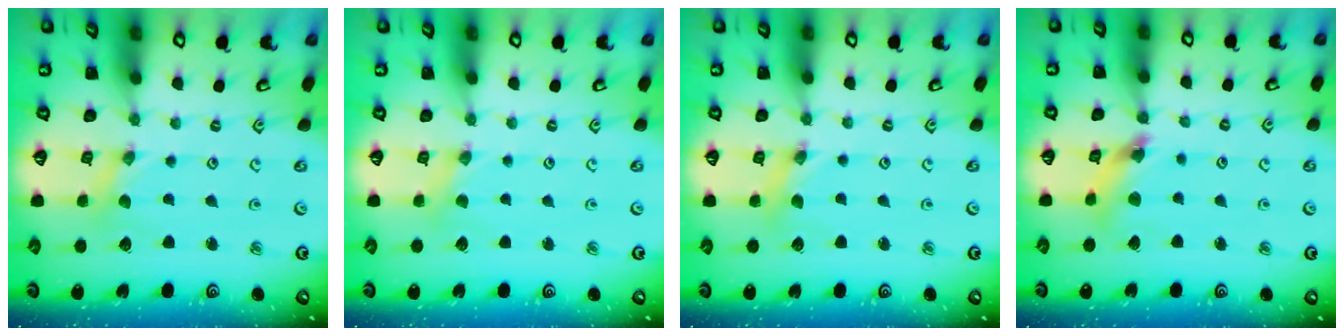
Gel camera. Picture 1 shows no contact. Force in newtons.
{"total": 2.9, "press": 2.9, "slide": 0.6}
{"total": 2.7, "press": 2.7, "slide": 0.3}
{"total": 8.7, "press": 8.6, "slide": 0.9}